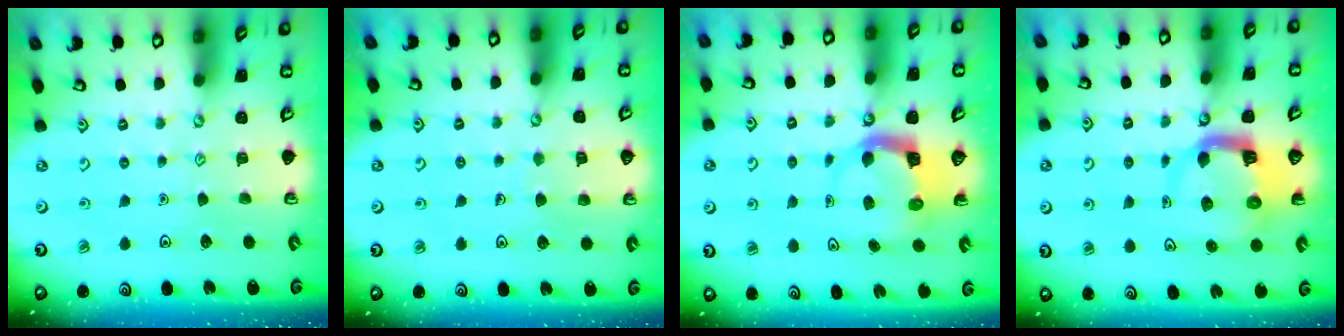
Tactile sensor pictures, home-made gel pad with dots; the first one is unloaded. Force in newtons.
{"total": 4.9, "press": 4.8, "slide": 0.4}
{"total": 4.1, "press": 4.1, "slide": 0.3}
{"total": 6.4, "press": 6.4, "slide": 0.7}